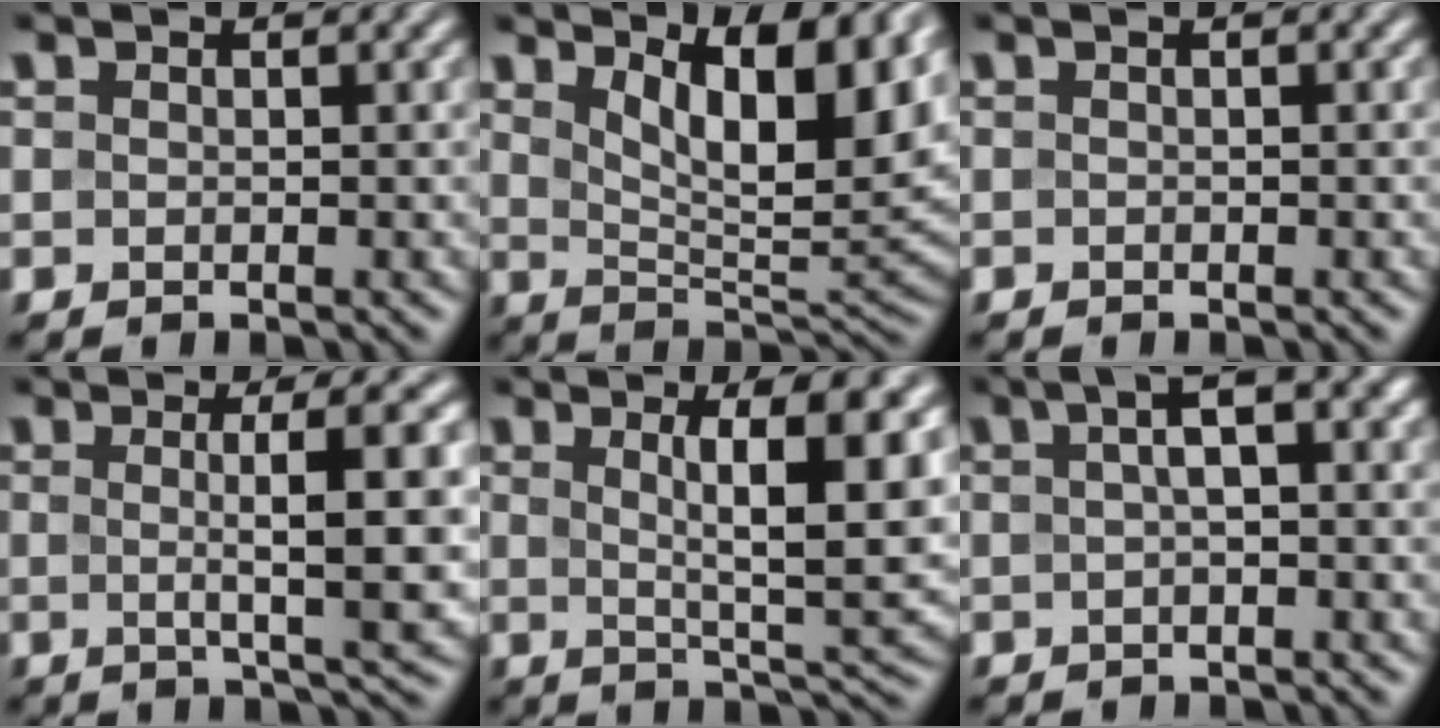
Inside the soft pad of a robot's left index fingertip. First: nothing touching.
{"total": 10.2, "force": [4.8, 3.4, 8.4], "torque": [-0.116, -0.003, 0.075]}
{"total": 0.6, "force": [-0.3, 0.1, 0.5], "torque": [-0.010, -0.002, -0.004]}
{"total": 7.5, "force": [0.6, 1.4, 7.3], "torque": [-0.101, 0.006, 0.009]}
{"total": 9.3, "force": [2.3, 2.2, 8.7], "torque": [-0.120, -0.003, 0.037]}
{"total": 4.5, "force": [0.7, 1.2, 4.3], "torque": [-0.059, 0.018, 0.006]}